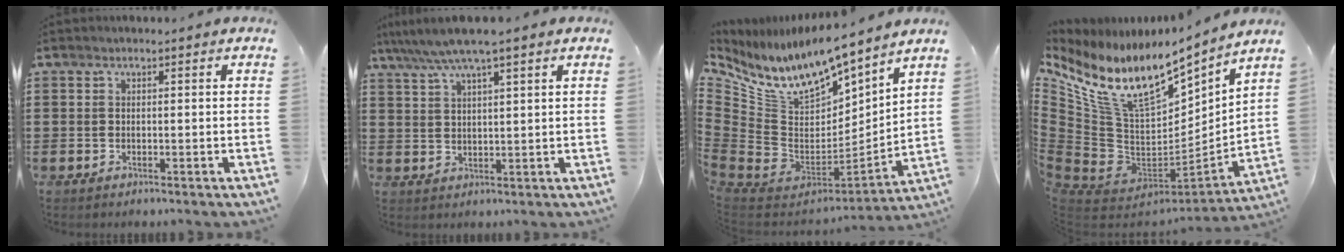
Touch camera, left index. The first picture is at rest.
{"total": 5.5, "force": [4.2, -0.1, 3.6], "torque": [-0.080, -0.012, 0.073]}
{"total": 11.5, "force": [9.1, 4.4, 5.5], "torque": [-0.154, -0.085, 0.160]}
{"total": 14.7, "force": [8.6, 6.8, 9.9], "torque": [-0.240, -0.061, 0.147]}